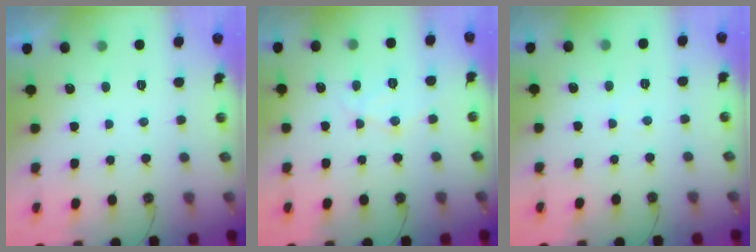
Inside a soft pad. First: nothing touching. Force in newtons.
{"total": 8.9, "press": 8.8, "slide": 0.8}
{"total": 2.9, "press": 2.9, "slide": 0.5}